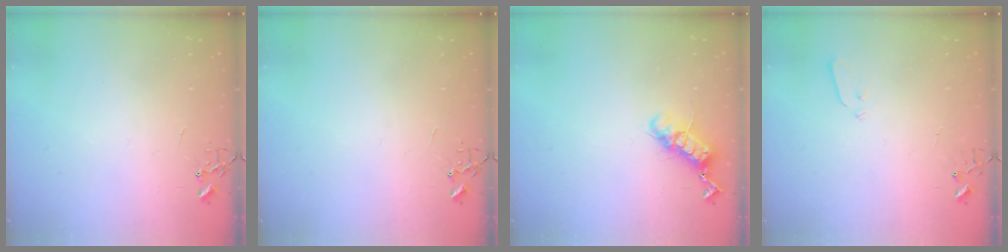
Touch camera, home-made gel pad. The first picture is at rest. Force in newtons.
{"total": 0.0}
{"total": 11.8, "press": 11.7, "slide": 1.4}
{"total": 3.6, "press": 3.6, "slide": 0.6}